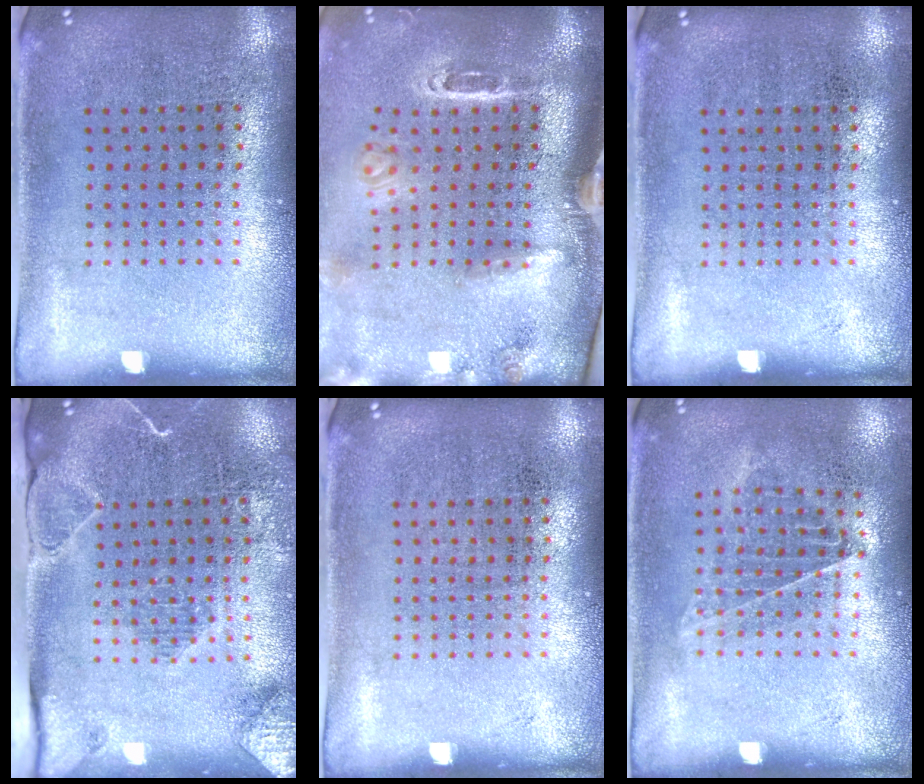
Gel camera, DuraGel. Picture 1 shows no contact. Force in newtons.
{"total": 3.2, "press": 2.2, "slide": 2.3}
{"total": 0.0}
{"total": 2.0, "press": 2.0, "slide": 0.2}
{"total": 0.0}
{"total": 0.9, "press": 0.9, "slide": 0.3}